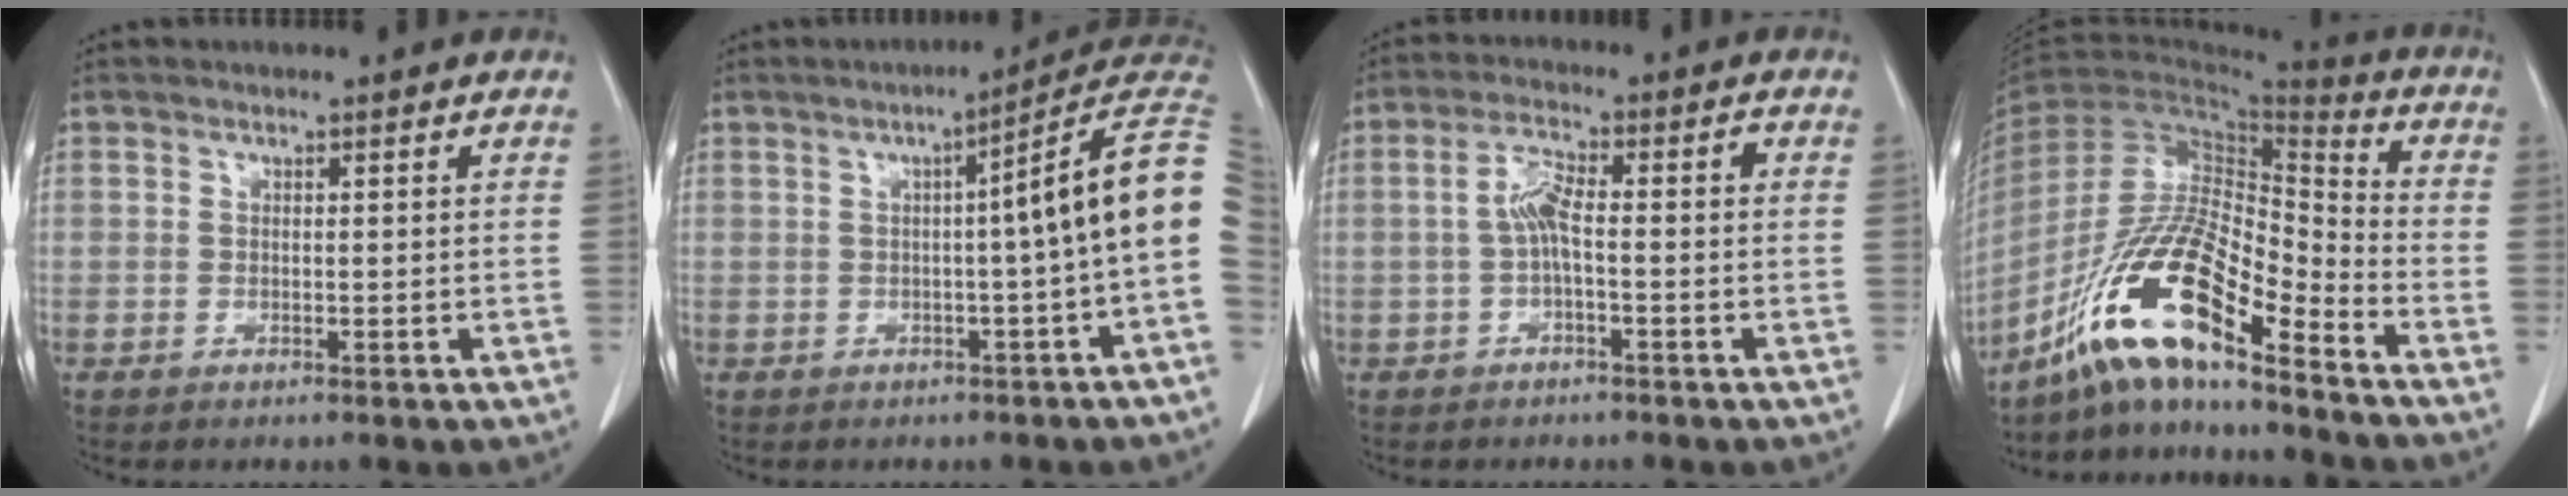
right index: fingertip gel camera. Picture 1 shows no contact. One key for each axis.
{"total": 9.5, "fx": 0.5, "fy": -1.4, "fz": 9.4, "tx": -0.105, "ty": 0.030, "tz": -0.002}
{"total": 4.9, "fx": -0.5, "fy": 1.2, "fz": 4.7, "tx": -0.097, "ty": 0.021, "tz": -0.010}
{"total": 16.3, "fx": -11.5, "fy": 2.4, "fz": 11.2, "tx": -0.211, "ty": 0.005, "tz": -0.209}